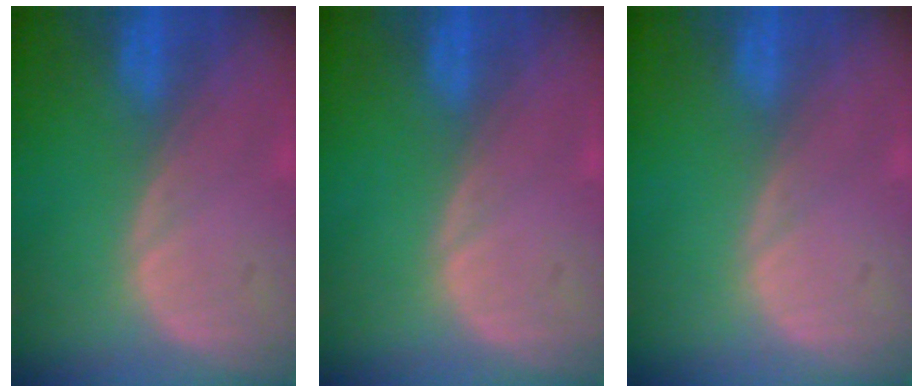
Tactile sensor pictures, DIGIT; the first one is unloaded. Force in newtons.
{"total": 0.0}
{"total": 0.0}